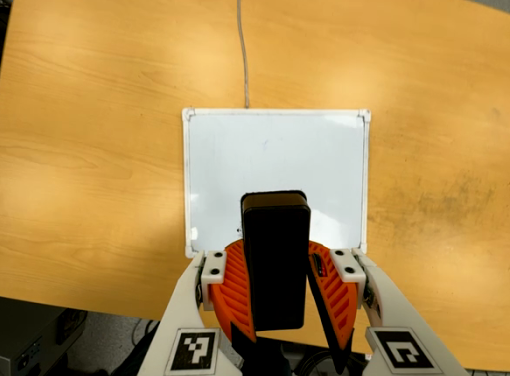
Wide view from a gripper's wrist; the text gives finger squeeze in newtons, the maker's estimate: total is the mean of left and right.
{"total": 7.8, "left": 8.4, "right": 7.1}